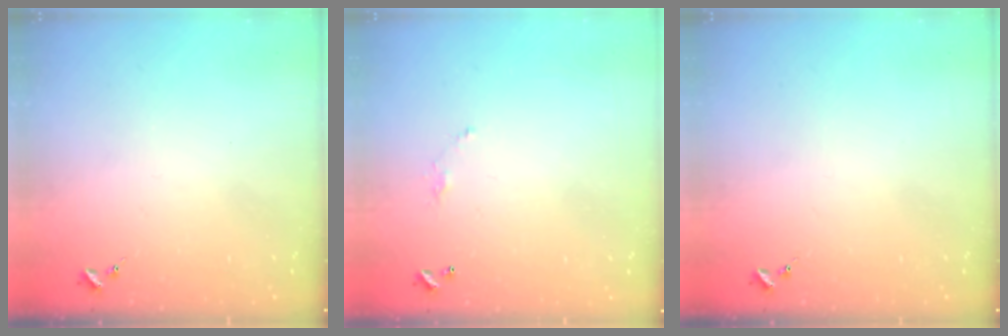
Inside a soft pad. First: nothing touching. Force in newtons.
{"total": 3.9, "press": 3.9, "slide": 0.1}
{"total": 0.0}